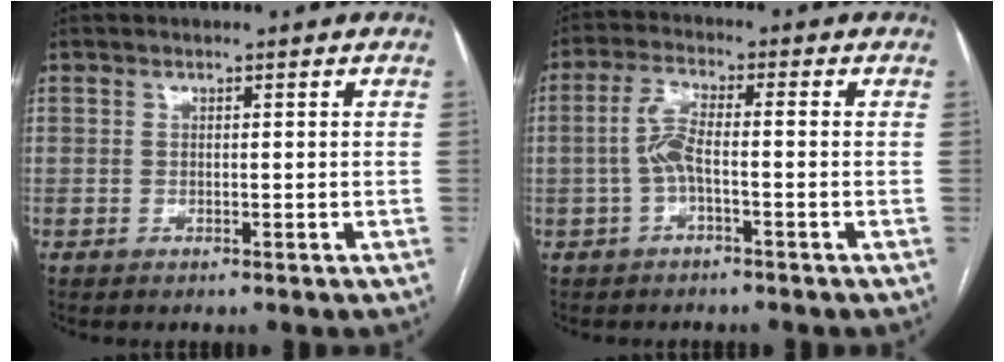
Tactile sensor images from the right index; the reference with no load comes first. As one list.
[{"total": 4.7, "force": [-1.0, 1.0, 4.5], "torque": [-0.096, 0.012, -0.022]}]